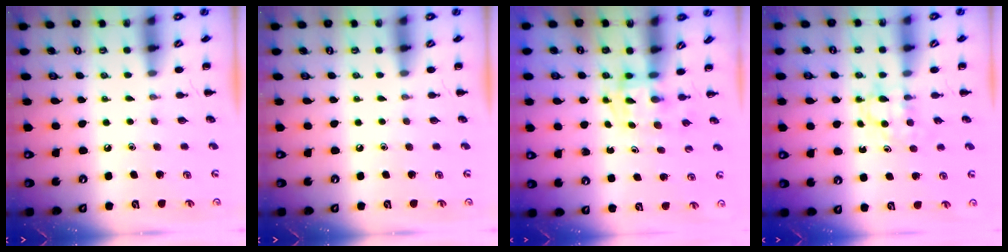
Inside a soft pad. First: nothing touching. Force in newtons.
{"total": 0.0}
{"total": 2.9, "press": 2.9, "slide": 0.2}
{"total": 3.5, "press": 3.2, "slide": 1.3}